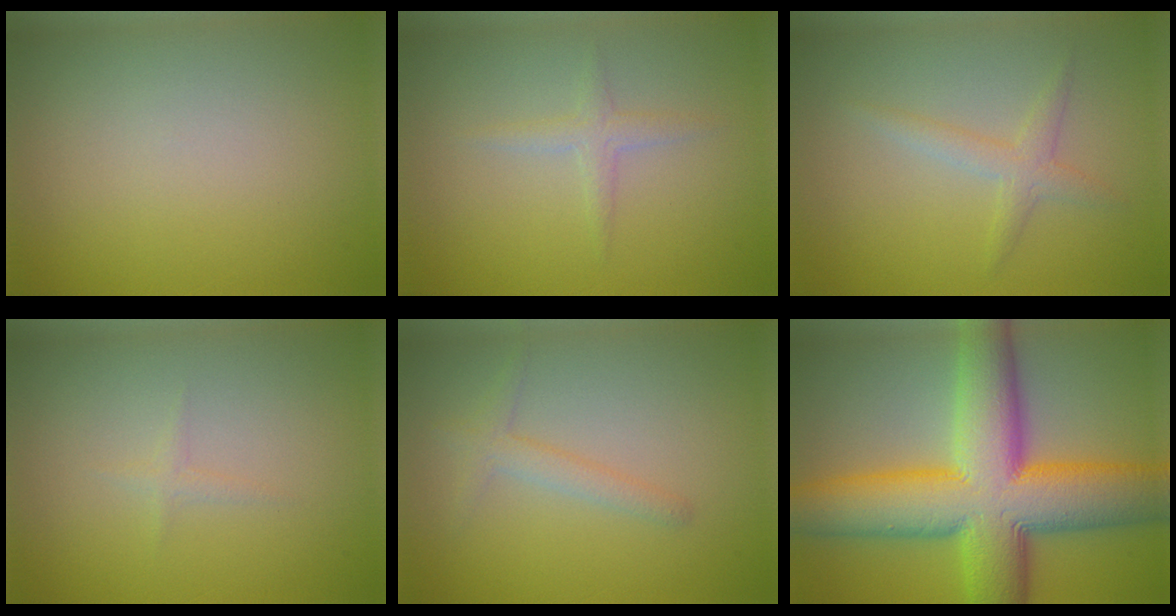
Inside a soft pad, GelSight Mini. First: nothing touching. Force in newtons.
{"total": 1.9, "press": 1.9, "slide": 0.1}
{"total": 1.9, "press": 1.9, "slide": 0.1}
{"total": 0.7, "press": 0.7, "slide": 0.1}
{"total": 1.8, "press": 1.8, "slide": 0.1}
{"total": 14.2, "press": 14.2, "slide": 0.2}